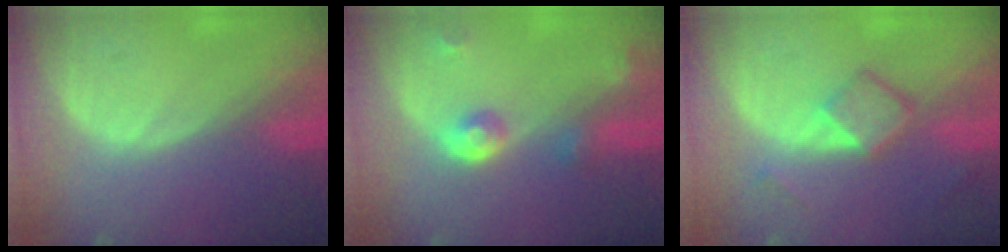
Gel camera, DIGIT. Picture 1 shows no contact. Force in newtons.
{"total": 4.8, "press": 4.4, "slide": 1.9}
{"total": 5.1, "press": 4.7, "slide": 2.2}